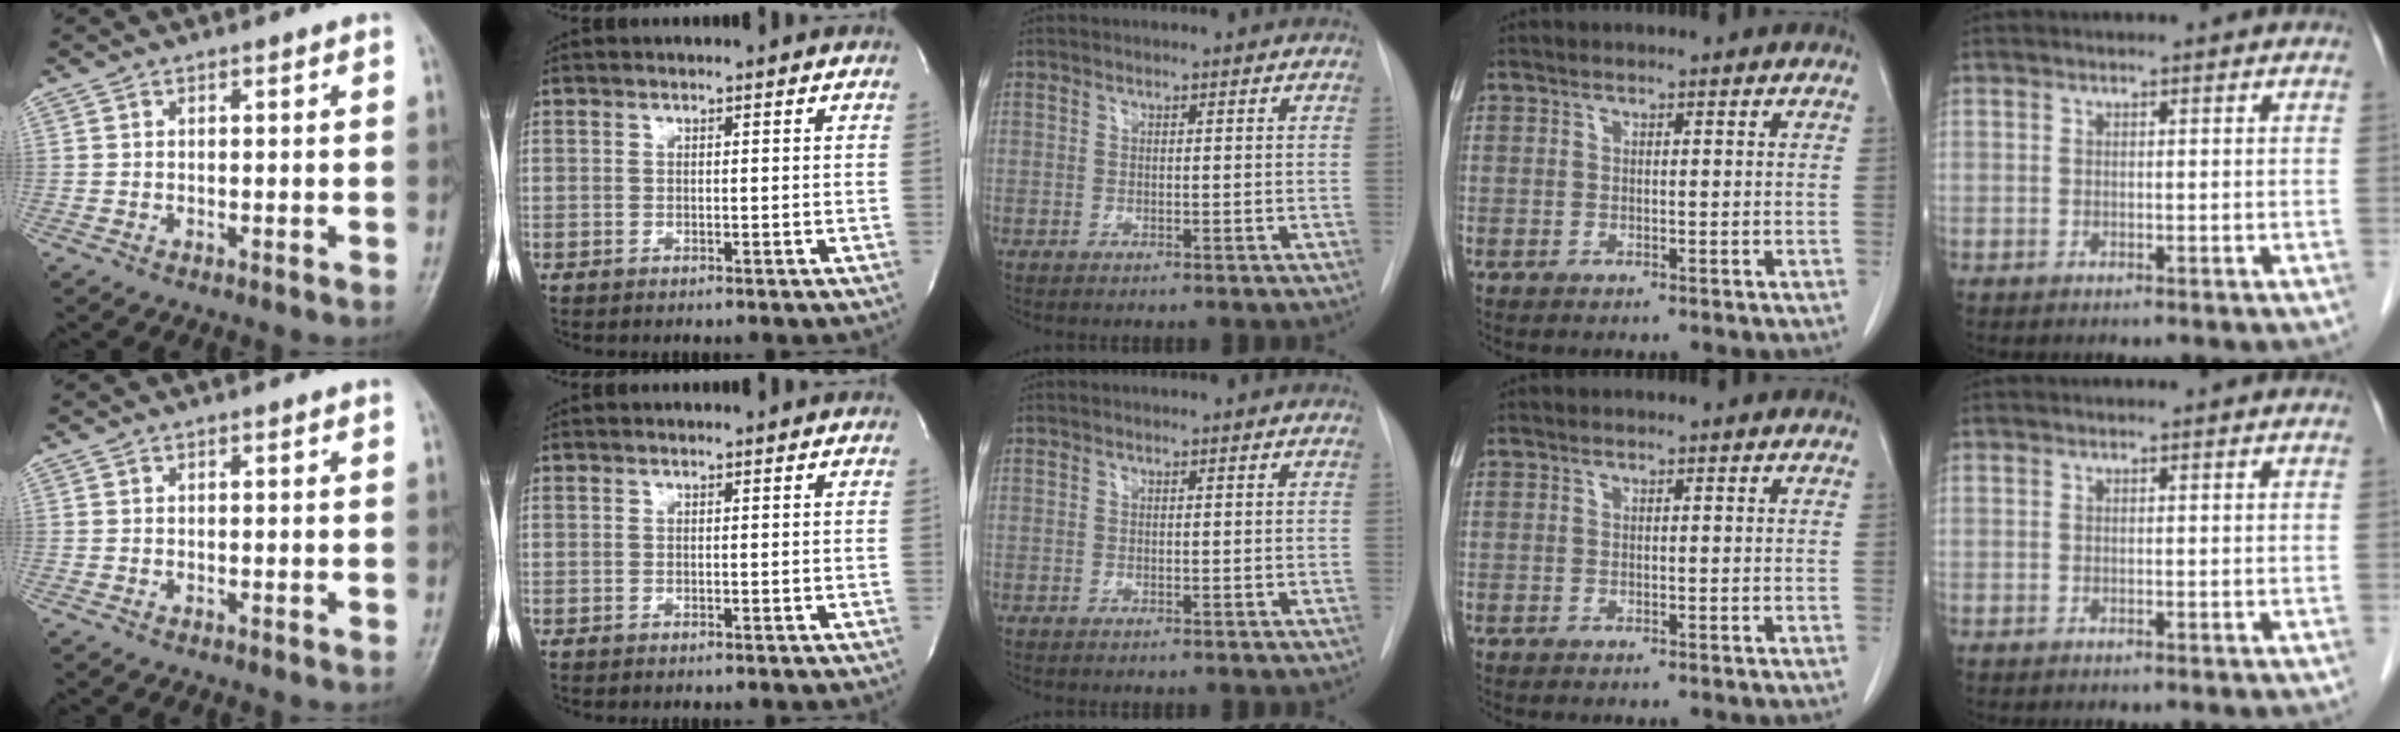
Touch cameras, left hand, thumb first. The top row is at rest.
{}